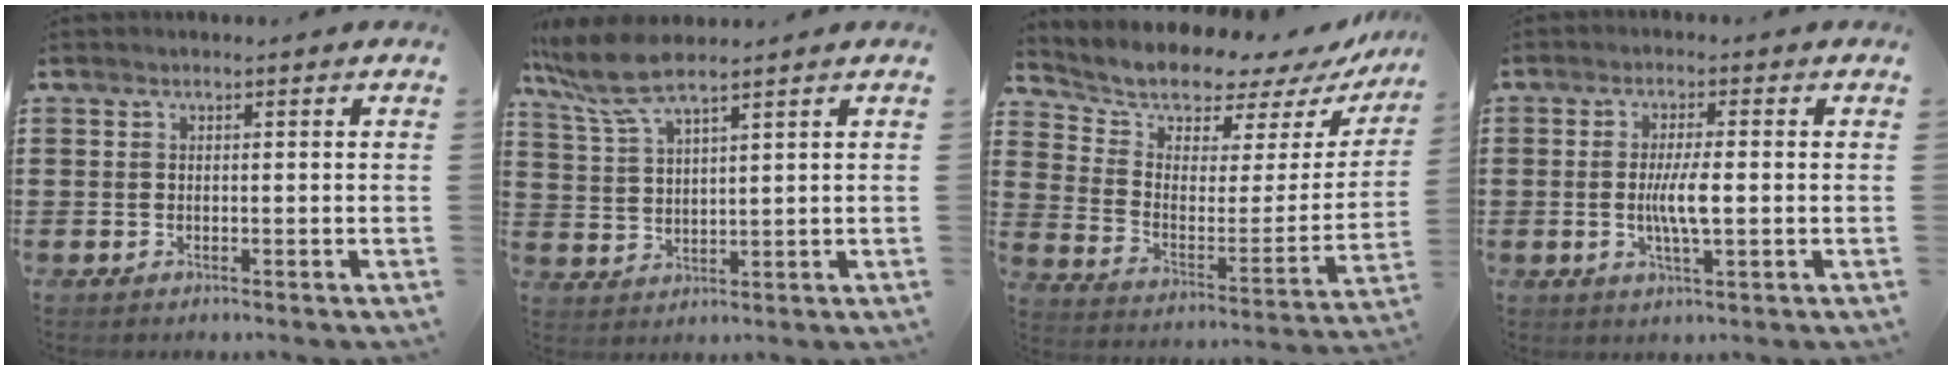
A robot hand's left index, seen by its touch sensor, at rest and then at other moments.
{"total": 7.1, "force": [5.5, 1.2, 4.2], "torque": [-0.108, -0.015, 0.098]}
{"total": 6.7, "force": [6.3, 2.2, 0.3], "torque": [-0.035, -0.059, 0.104]}
{"total": 5.3, "force": [-0.3, 1.0, 5.2], "torque": [-0.104, -0.004, -0.012]}